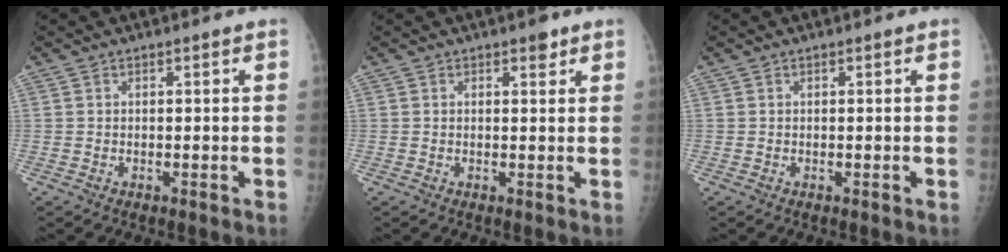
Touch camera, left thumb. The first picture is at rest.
{"total": 1.8, "force": [1.2, 0.8, 1.0], "torque": [-0.004, -0.005, 0.014]}
{"total": 0.0}